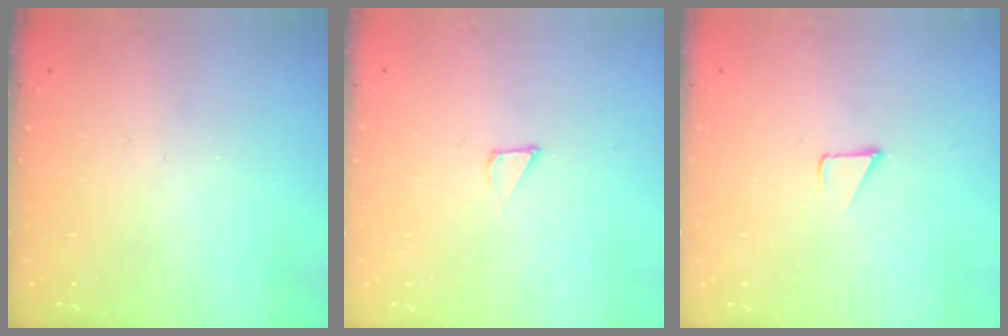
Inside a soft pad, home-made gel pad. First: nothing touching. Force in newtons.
{"total": 1.2, "press": 1.2, "slide": 0.0}
{"total": 1.7, "press": 1.7, "slide": 0.1}